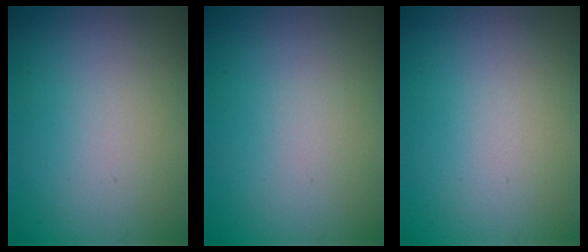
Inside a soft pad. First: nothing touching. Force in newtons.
{"total": 0.0}
{"total": 0.0}